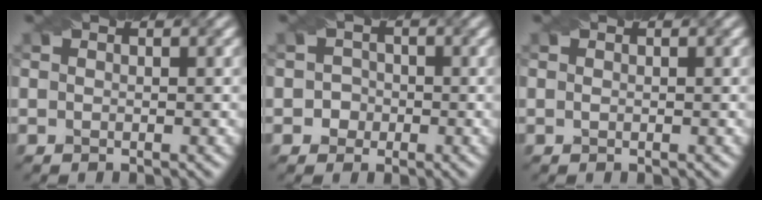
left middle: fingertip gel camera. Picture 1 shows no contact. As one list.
[{"total": 1.7, "force": [-0.3, 1.7, 0.2], "torque": [0.018, 0.002, -0.009]}, {"total": 0.0}]